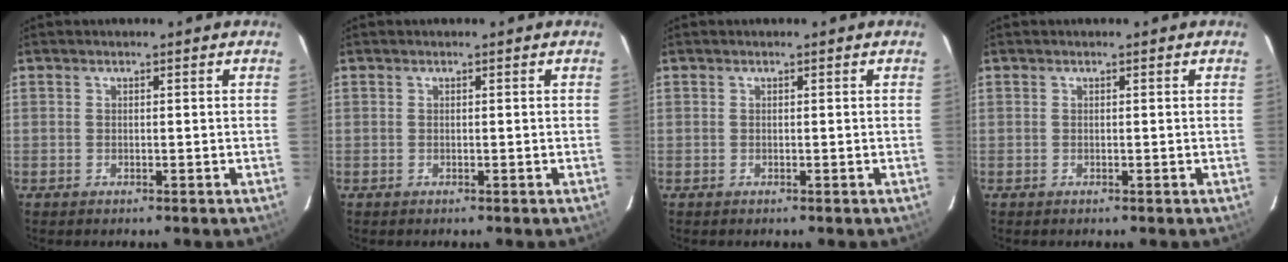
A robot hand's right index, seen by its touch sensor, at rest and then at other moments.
{"total": 0.0}
{"total": 0.0}
{"total": 0.0}